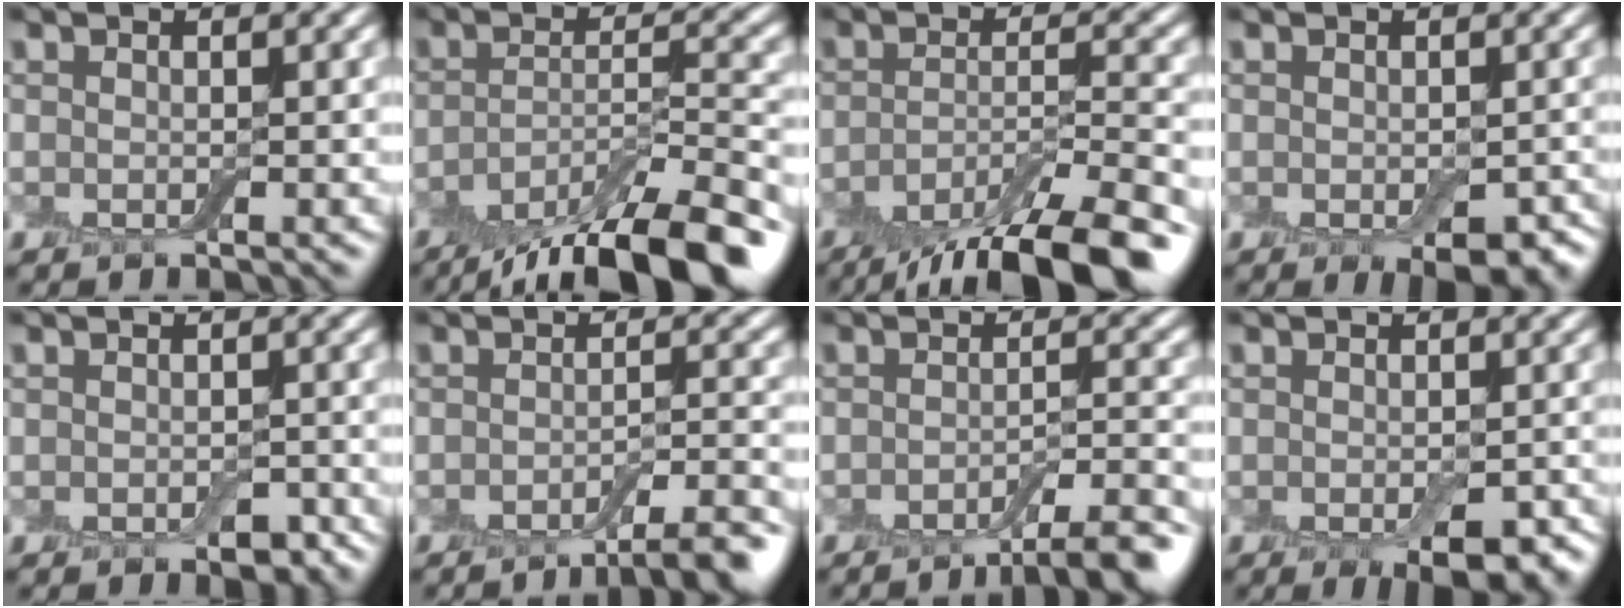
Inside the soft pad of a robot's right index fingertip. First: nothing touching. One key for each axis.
{"total": 11.1, "fx": -7.7, "fy": 3.3, "fz": 7.2, "tx": -0.114, "ty": -0.006, "tz": -0.126}
{"total": 10.1, "fx": -7.0, "fy": 2.7, "fz": 6.8, "tx": -0.098, "ty": -0.002, "tz": -0.115}
{"total": 3.5, "fx": -1.4, "fy": 1.7, "fz": 2.8, "tx": -0.037, "ty": -0.012, "tz": -0.012}
{"total": 1.6, "fx": -0.6, "fy": 1.0, "fz": 1.1, "tx": -0.014, "ty": -0.002, "tz": -0.007}
{"total": 4.8, "fx": -3.2, "fy": 1.1, "fz": 3.4, "tx": -0.042, "ty": 0.004, "tz": -0.048}
{"total": 5.4, "fx": -3.5, "fy": 1.3, "fz": 3.8, "tx": -0.048, "ty": 0.003, "tz": -0.052}
{"total": 3.9, "fx": -1.7, "fy": 1.6, "fz": 3.2, "tx": -0.045, "ty": -0.007, "tz": -0.020}